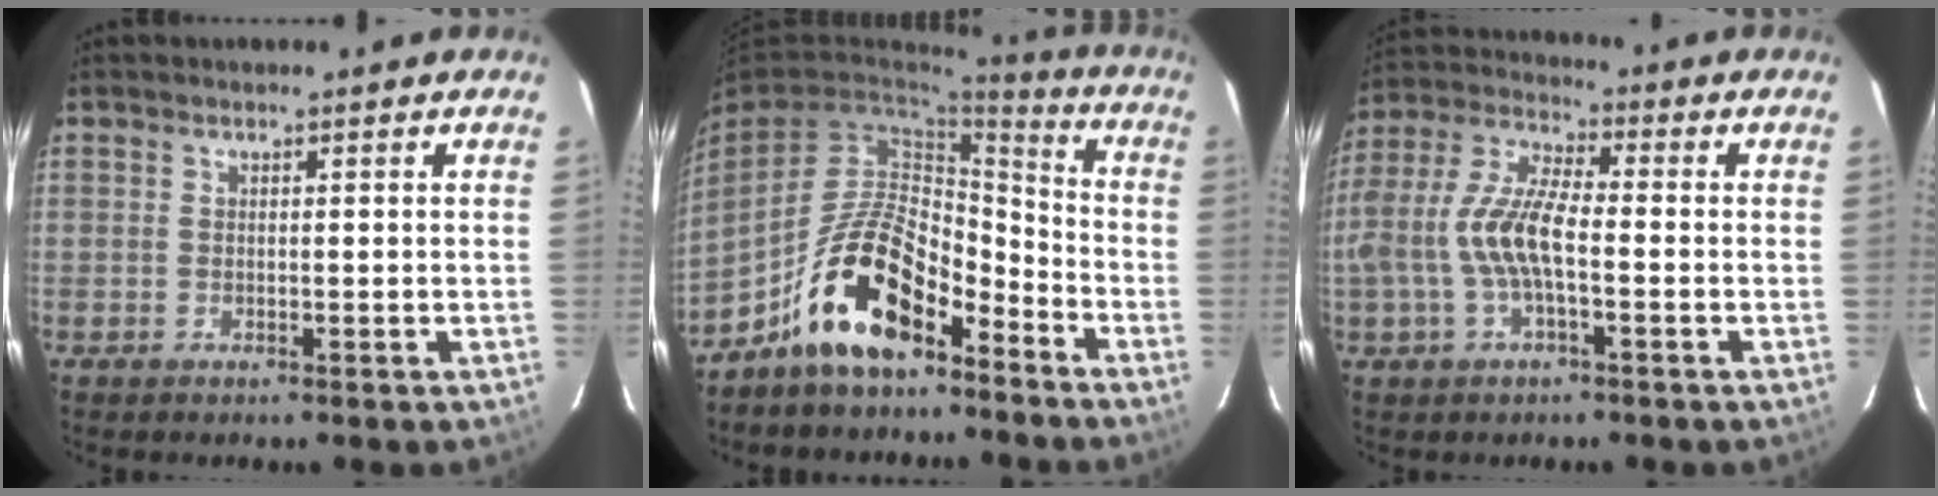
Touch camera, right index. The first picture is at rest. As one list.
[{"total": 14.6, "force": [-9.5, 6.3, 9.1], "torque": [-0.168, 0.025, -0.164]}, {"total": 12.1, "force": [-2.3, 4.3, 11.1], "torque": [-0.238, 0.007, -0.044]}]